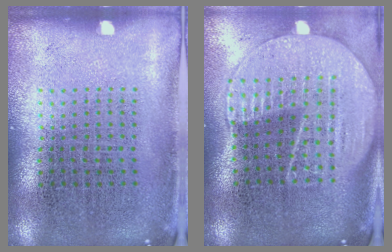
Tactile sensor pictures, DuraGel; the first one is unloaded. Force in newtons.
{"total": 2.0, "press": 1.8, "slide": 0.9}